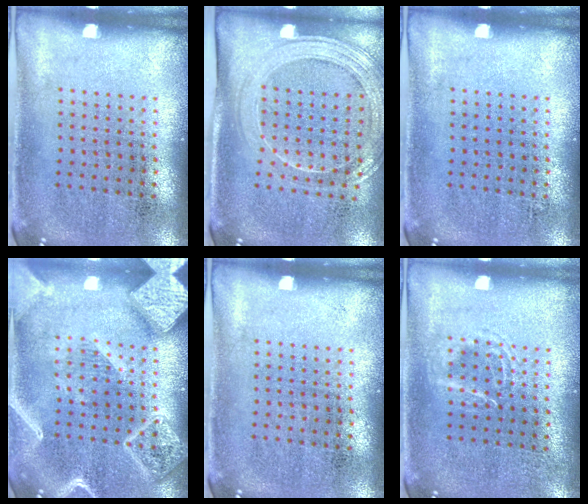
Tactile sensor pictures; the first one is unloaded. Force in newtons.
{"total": 1.7, "press": 1.6, "slide": 0.6}
{"total": 0.0}
{"total": 4.1, "press": 4.1, "slide": 0.5}
{"total": 0.0}
{"total": 1.4, "press": 1.4, "slide": 0.2}